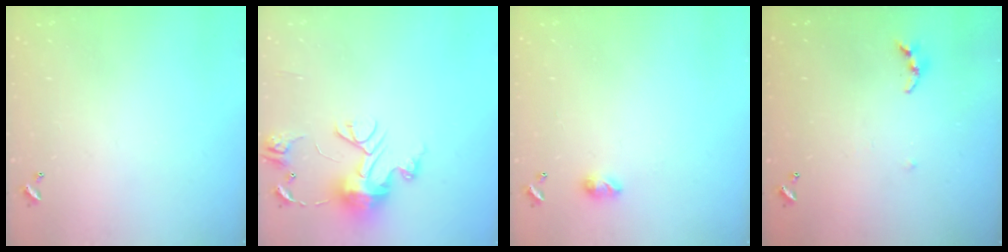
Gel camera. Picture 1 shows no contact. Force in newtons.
{"total": 12.0, "press": 11.9, "slide": 1.2}
{"total": 4.9, "press": 4.8, "slide": 0.7}
{"total": 4.3, "press": 4.3, "slide": 0.4}